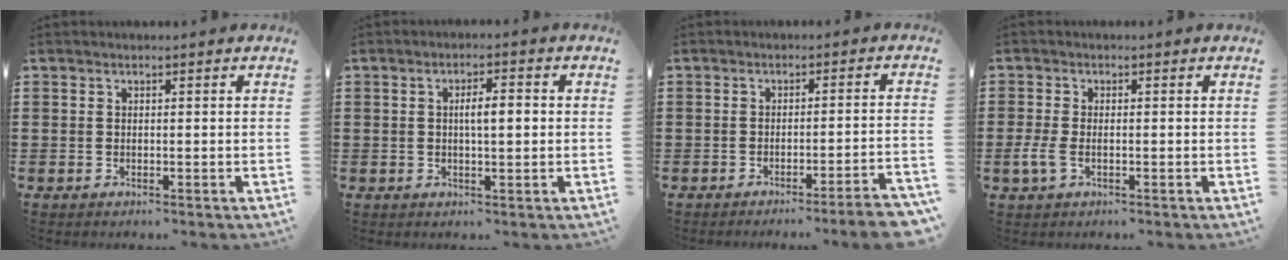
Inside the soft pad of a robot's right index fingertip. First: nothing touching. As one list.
[{"total": 3.7, "force": [0.1, 1.0, 3.6], "torque": [-0.065, 0.001, 0.000]}, {"total": 3.6, "force": [-3.0, -0.6, 2.0], "torque": [-0.031, -0.015, -0.057]}, {"total": 2.6, "force": [-0.8, 1.3, 2.1], "torque": [-0.061, -0.007, -0.020]}]